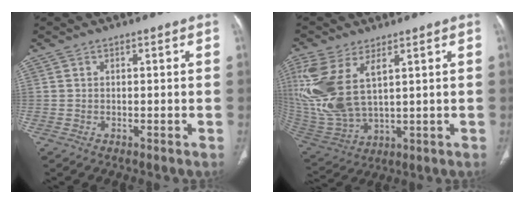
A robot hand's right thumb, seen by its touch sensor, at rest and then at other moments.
{"total": 17.4, "force": [5.4, 8.9, 14.0], "torque": [-0.327, -0.017, 0.123]}